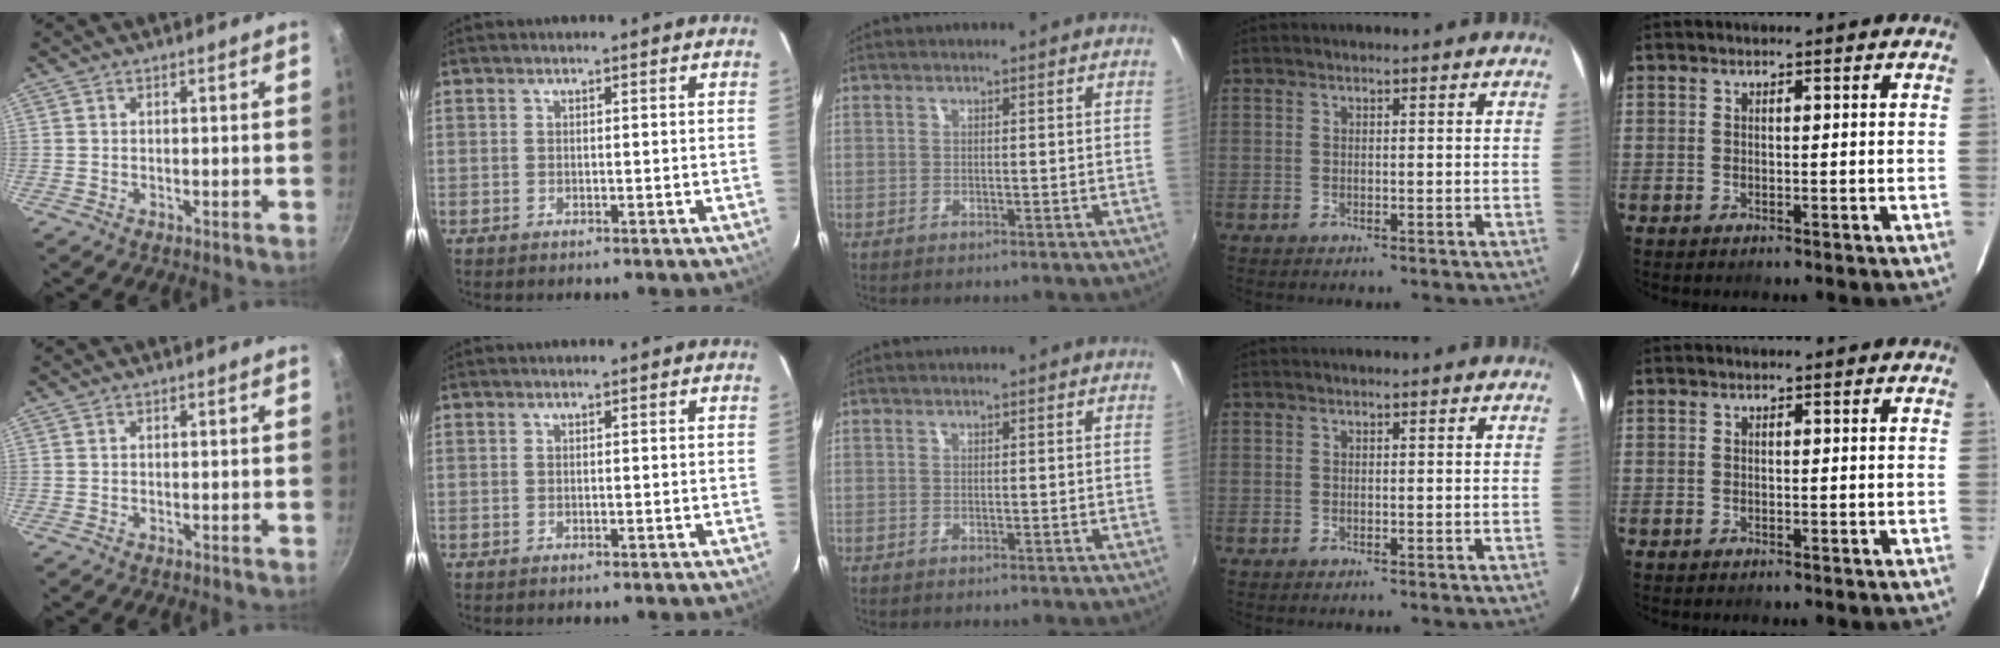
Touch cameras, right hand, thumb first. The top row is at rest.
{}